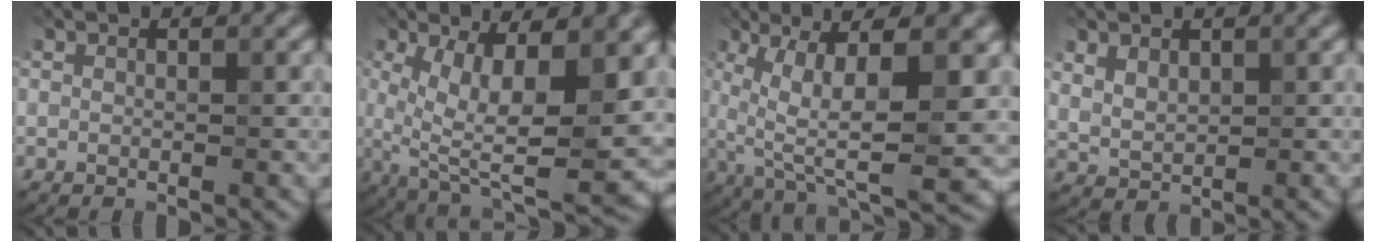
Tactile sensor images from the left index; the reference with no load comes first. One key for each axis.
{"total": 11.5, "fx": 1.3, "fy": 4.0, "fz": 10.7, "tx": -0.182, "ty": -0.021, "tz": 0.028}
{"total": 11.1, "fx": 1.9, "fy": 3.3, "fz": 10.4, "tx": -0.179, "ty": -0.004, "tz": 0.037}
{"total": 1.9, "fx": 0.9, "fy": 1.3, "fz": 1.0, "tx": -0.032, "ty": -0.007, "tz": 0.025}